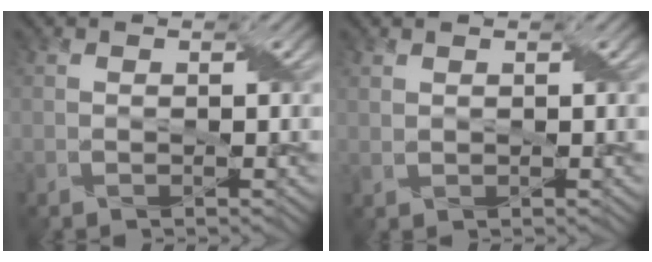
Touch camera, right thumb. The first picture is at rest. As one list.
[{"total": 0.8, "force": [0.7, 0.4, 0.3], "torque": [-0.013, 0.001, 0.018]}]